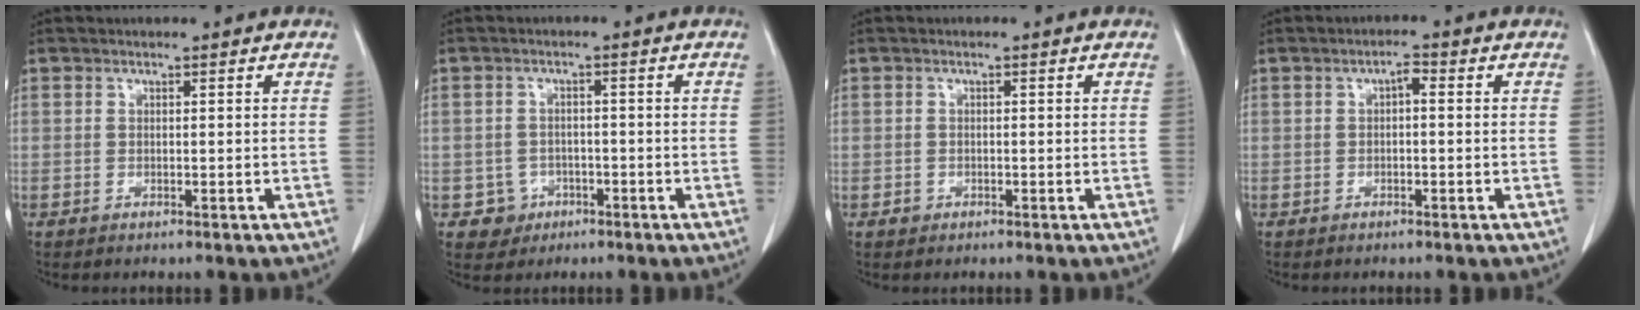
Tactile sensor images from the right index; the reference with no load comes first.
{"total": 3.9, "force": [-1.5, 3.5, -0.2], "torque": [0.014, 0.016, -0.018]}
{"total": 1.1, "force": [-0.4, 1.0, 0.0], "torque": [0.003, 0.006, -0.004]}
{"total": 1.7, "force": [0.1, 0.7, 1.6], "torque": [-0.024, 0.006, 0.000]}